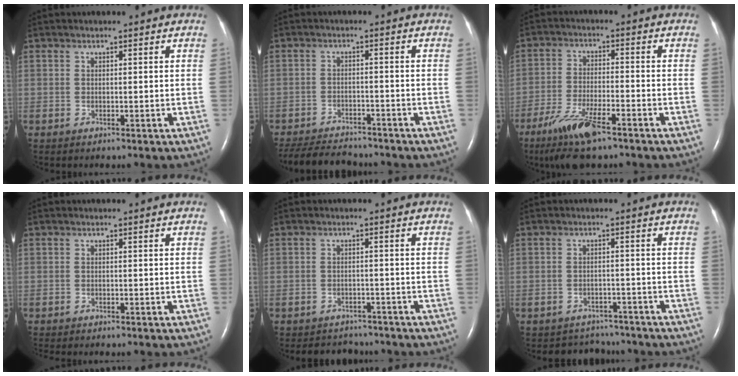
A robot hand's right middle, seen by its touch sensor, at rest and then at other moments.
{"total": 9.8, "force": [-9.1, 2.0, 2.9], "torque": [-0.054, -0.009, -0.136]}
{"total": 9.7, "force": [-6.4, 1.7, 7.0], "torque": [-0.148, -0.023, -0.114]}
{"total": 1.4, "force": [-1.3, 0.0, 0.6], "torque": [-0.009, -0.002, -0.016]}
{"total": 4.8, "force": [-4.4, 1.8, 0.0], "torque": [-0.004, 0.003, -0.058]}
{"total": 4.9, "force": [-4.5, 1.9, -0.8], "torque": [0.006, 0.017, -0.060]}